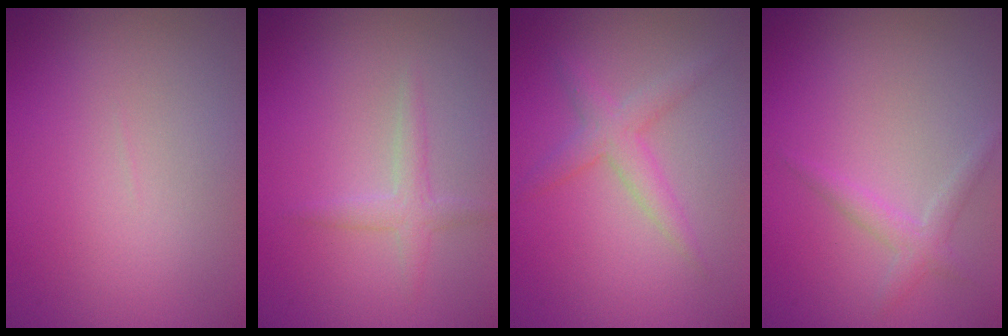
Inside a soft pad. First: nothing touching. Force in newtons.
{"total": 1.7, "press": 1.7, "slide": 0.1}
{"total": 2.5, "press": 2.5, "slide": 0.1}
{"total": 1.7, "press": 1.7, "slide": 0.0}